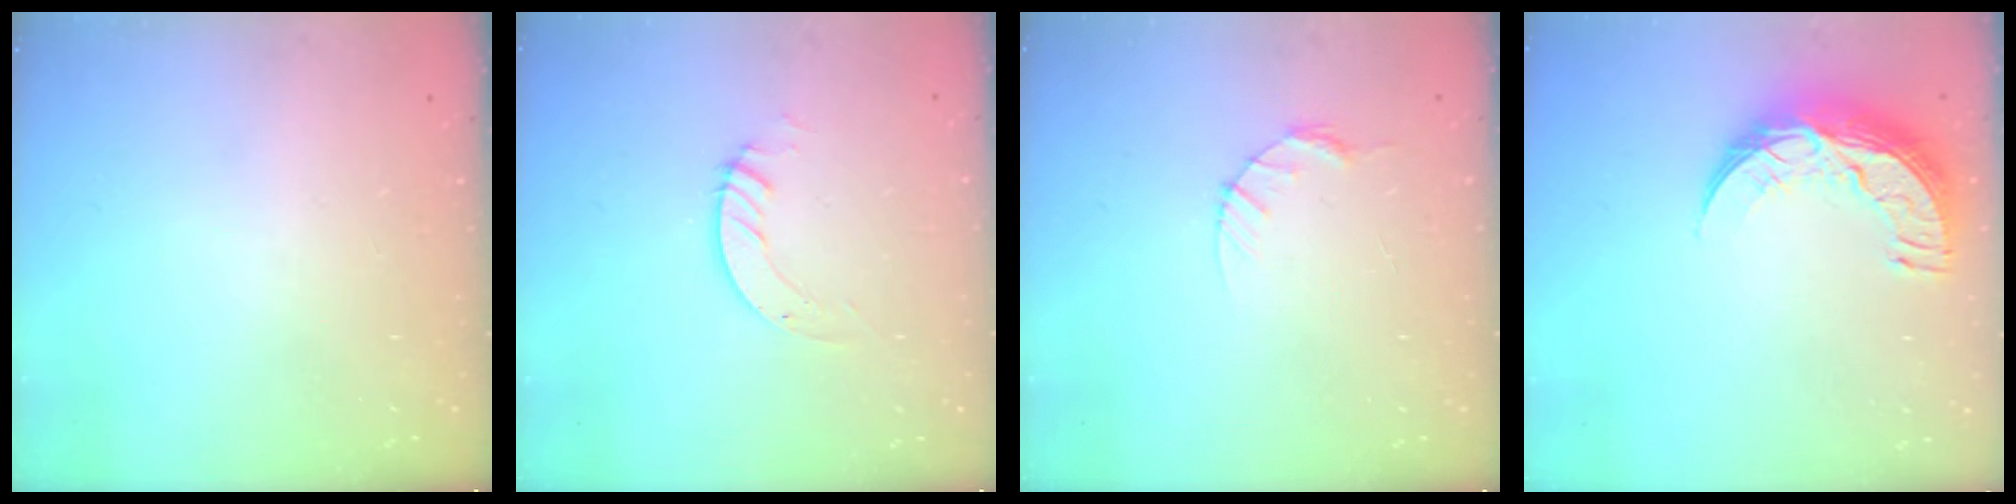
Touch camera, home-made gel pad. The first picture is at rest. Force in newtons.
{"total": 3.7, "press": 3.7, "slide": 0.2}
{"total": 3.9, "press": 3.8, "slide": 0.5}
{"total": 11.9, "press": 11.9, "slide": 0.8}